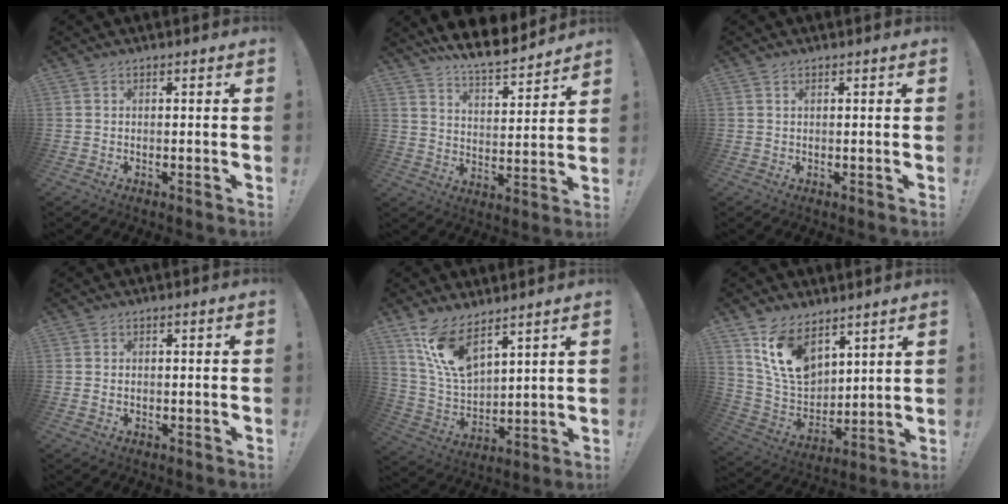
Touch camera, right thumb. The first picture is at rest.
{"total": 10.6, "force": [9.6, 2.1, 4.0], "torque": [-0.074, -0.078, 0.170]}
{"total": 0.6, "force": [0.4, 0.3, 0.3], "torque": [-0.007, 0.000, 0.008]}
{"total": 0.9, "force": [-0.2, 0.6, 0.6], "torque": [-0.005, -0.001, -0.004]}
{"total": 13.5, "force": [9.4, 5.6, 7.8], "torque": [-0.168, -0.054, 0.180]}
{"total": 14.7, "force": [8.8, 9.2, 7.4], "torque": [-0.141, -0.043, 0.175]}